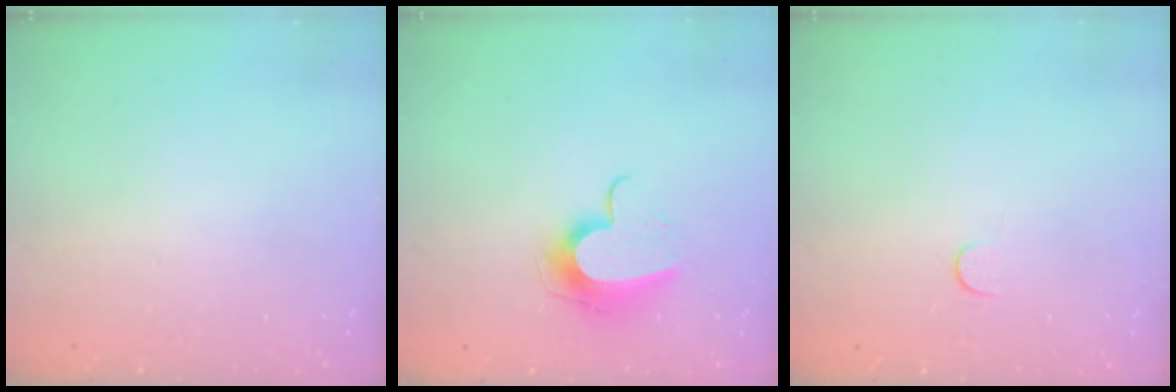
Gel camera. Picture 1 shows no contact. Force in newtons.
{"total": 10.5, "press": 10.5, "slide": 0.1}
{"total": 2.8, "press": 2.8, "slide": 0.4}